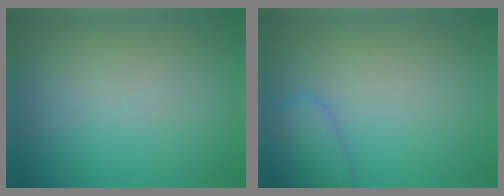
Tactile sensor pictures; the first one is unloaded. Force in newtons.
{"total": 2.3, "press": 2.2, "slide": 0.2}